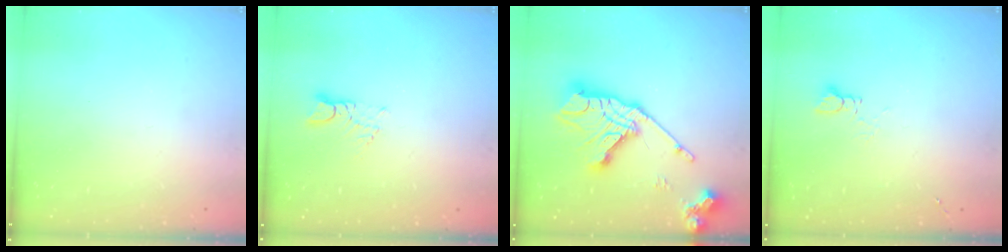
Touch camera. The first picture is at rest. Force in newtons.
{"total": 2.8, "press": 2.8, "slide": 0.3}
{"total": 21.4, "press": 21.3, "slide": 2.1}
{"total": 2.9, "press": 2.9, "slide": 0.3}